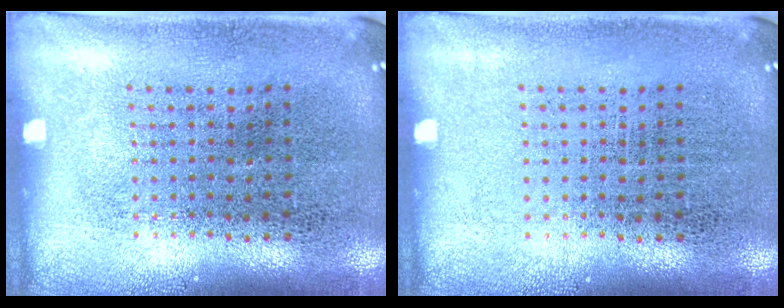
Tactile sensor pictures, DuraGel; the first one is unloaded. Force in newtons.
{"total": 0.0}